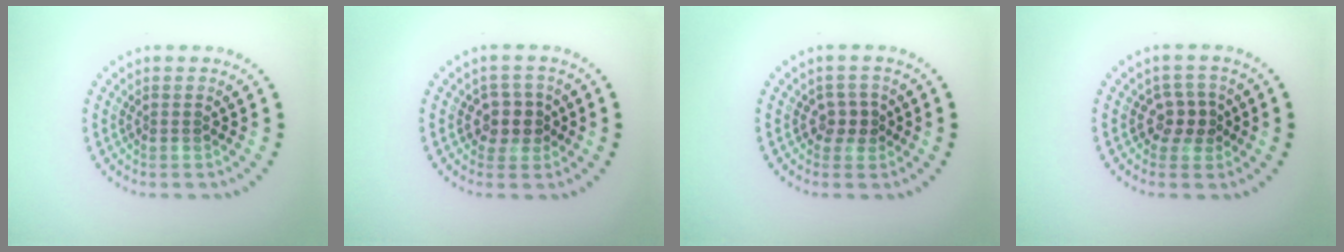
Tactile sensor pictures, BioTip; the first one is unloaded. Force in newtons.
{"total": 2.6, "press": 2.3, "slide": 1.3}
{"total": 1.8, "press": 1.7, "slide": 0.7}
{"total": 2.2, "press": 2.0, "slide": 1.1}